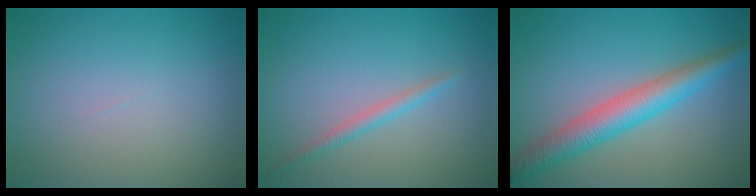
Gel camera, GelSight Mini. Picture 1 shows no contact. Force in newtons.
{"total": 1.4, "press": 1.4, "slide": 0.1}
{"total": 5.1, "press": 5.1, "slide": 0.1}